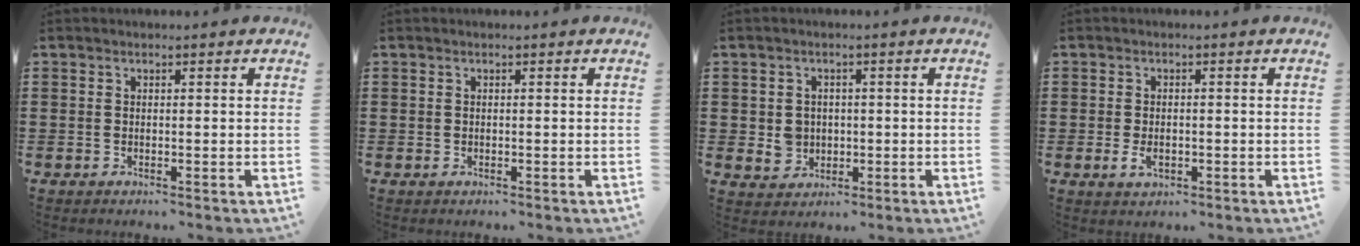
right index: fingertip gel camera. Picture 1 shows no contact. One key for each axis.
{"total": 0.0}
{"total": 3.0, "fx": -0.2, "fy": 2.8, "fz": 1.0, "tx": -0.031, "ty": 0.004, "tz": -0.004}
{"total": 2.1, "fx": -0.6, "fy": 1.3, "fz": 1.5, "tx": -0.029, "ty": 0.002, "tz": -0.011}